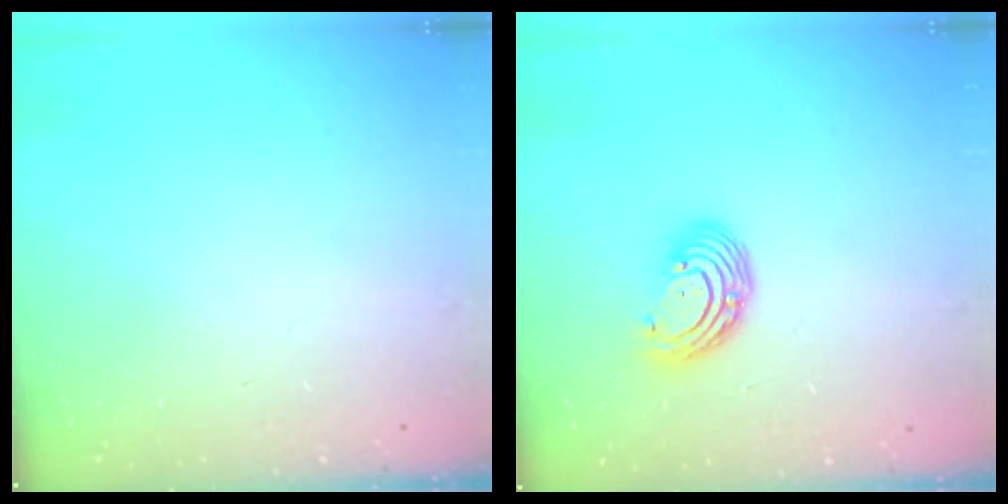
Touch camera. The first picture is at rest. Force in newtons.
{"total": 8.1, "press": 8.0, "slide": 1.5}